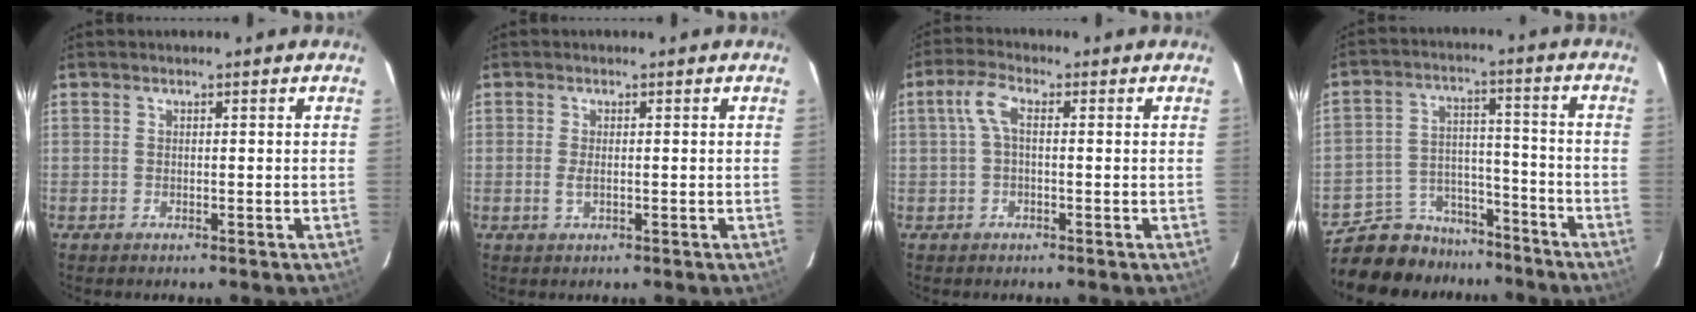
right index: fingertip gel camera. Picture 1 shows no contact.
{"total": 1.8, "force": [-0.3, 0.6, 1.7], "torque": [-0.035, -0.002, -0.005]}
{"total": 3.9, "force": [0.3, 1.6, 3.6], "torque": [-0.074, 0.012, 0.007]}
{"total": 13.7, "force": [-11.6, 6.7, 2.6], "torque": [-0.076, 0.035, -0.171]}